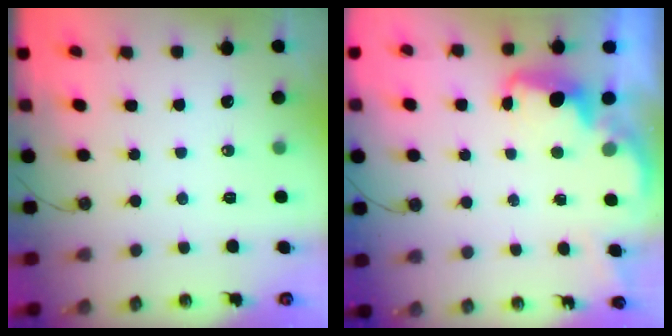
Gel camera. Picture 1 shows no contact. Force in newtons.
{"total": 2.1, "press": 2.0, "slide": 0.6}